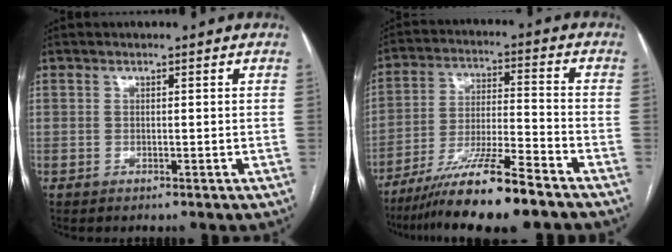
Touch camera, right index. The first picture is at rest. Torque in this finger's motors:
{"motor_torque": [1.06, -1.07, 0.90, 0.21]}